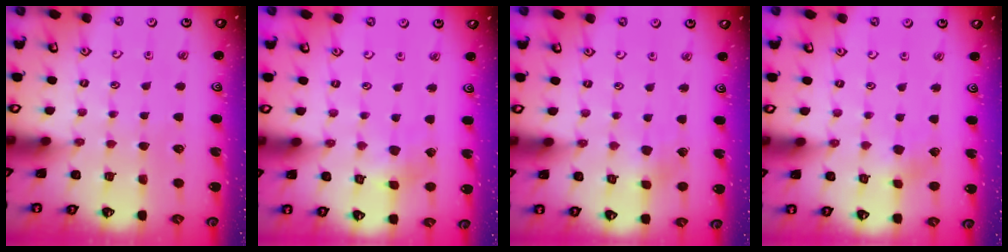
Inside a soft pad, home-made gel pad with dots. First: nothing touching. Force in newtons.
{"total": 2.7, "press": 2.7, "slide": 0.3}
{"total": 2.6, "press": 2.6, "slide": 0.4}
{"total": 2.5, "press": 2.4, "slide": 0.7}